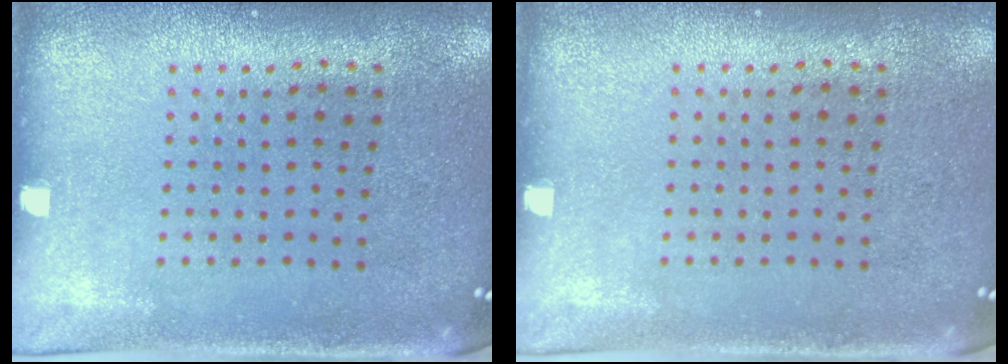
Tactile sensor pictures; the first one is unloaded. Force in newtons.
{"total": 0.0}